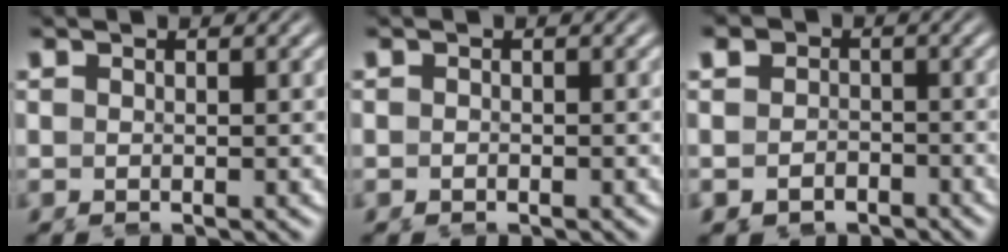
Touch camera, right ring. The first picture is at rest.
{"total": 0.9, "force": [-0.4, 0.8, 0.2], "torque": [-0.010, 0.000, -0.013]}
{"total": 5.3, "force": [-2.2, 4.7, 1.3], "torque": [-0.037, -0.022, -0.041]}